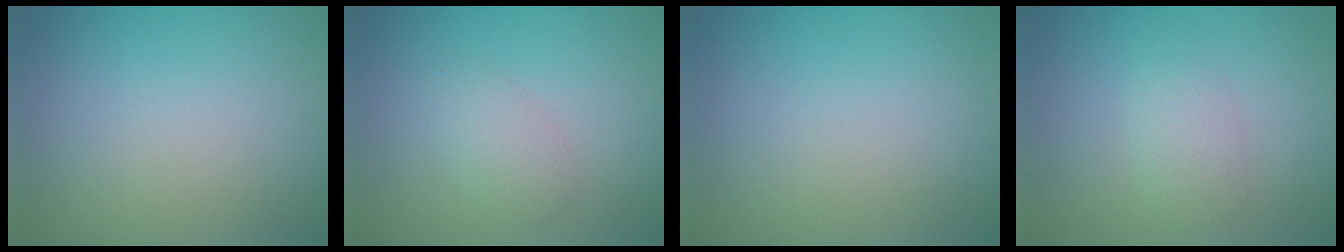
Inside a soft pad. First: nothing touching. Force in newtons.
{"total": 2.0, "press": 2.0, "slide": 0.0}
{"total": 0.0}
{"total": 2.1, "press": 2.1, "slide": 0.1}